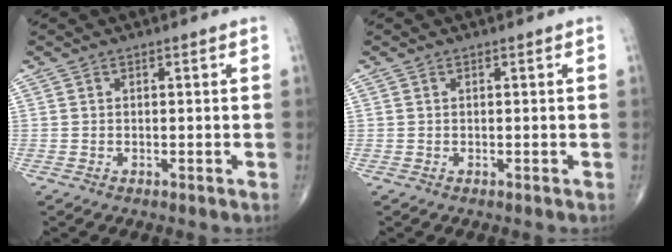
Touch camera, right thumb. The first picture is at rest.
{"total": 0.0}